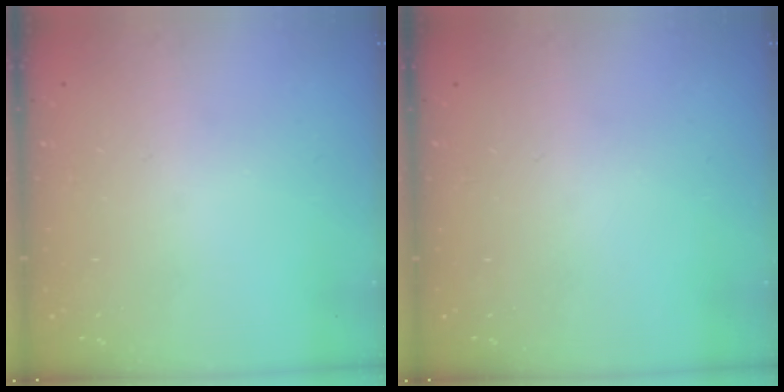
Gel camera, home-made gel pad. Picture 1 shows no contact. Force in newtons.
{"total": 0.0}